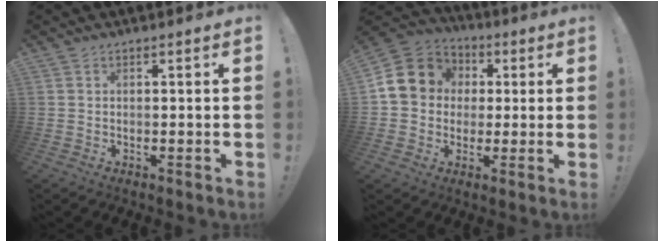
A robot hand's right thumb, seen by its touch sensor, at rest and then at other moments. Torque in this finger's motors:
{"motor_torque": [1.10, 1.01, 0.87, -0.16, 0.00]}